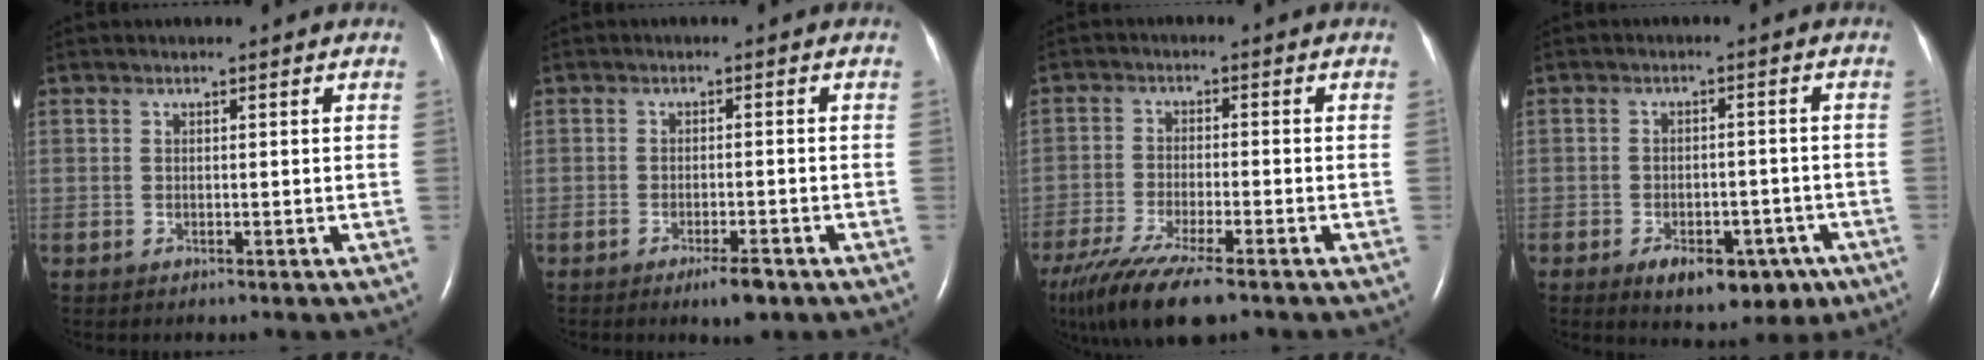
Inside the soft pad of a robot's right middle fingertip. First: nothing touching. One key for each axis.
{"total": 3.6, "fx": -2.4, "fy": 0.7, "fz": 2.6, "tx": -0.044, "ty": -0.003, "tz": -0.035}
{"total": 12.8, "fx": -9.5, "fy": 1.9, "fz": 8.3, "tx": -0.163, "ty": -0.033, "tz": -0.163}
{"total": 9.2, "fx": -5.3, "fy": 5.1, "fz": 5.6, "tx": -0.061, "ty": 0.008, "tz": -0.065}